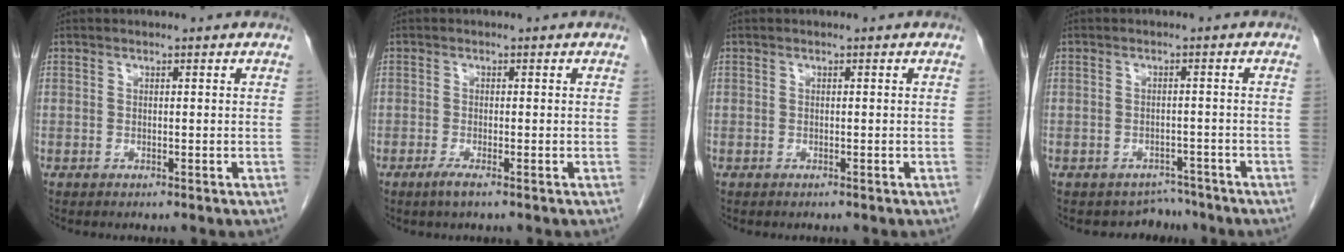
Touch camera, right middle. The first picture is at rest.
{"total": 1.7, "force": [-1.1, 0.0, 1.3], "torque": [-0.030, -0.005, -0.024]}
{"total": 0.0}
{"total": 3.5, "force": [-3.1, 1.4, -0.8], "torque": [0.011, 0.015, -0.041]}